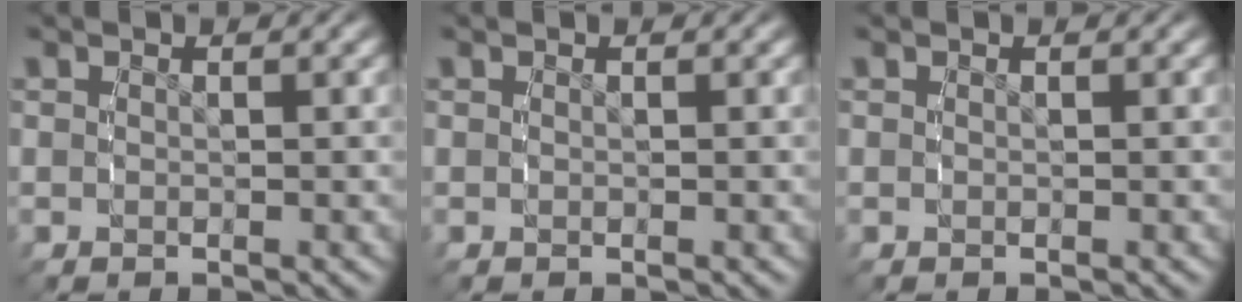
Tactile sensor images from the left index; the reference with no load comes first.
{"total": 0.0}
{"total": 0.0}